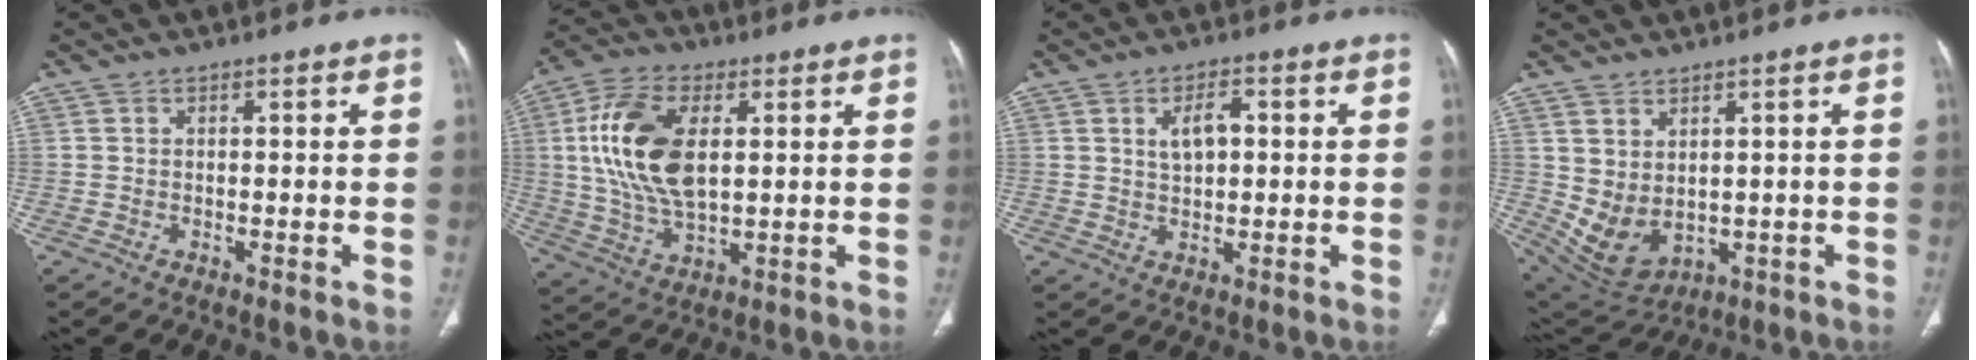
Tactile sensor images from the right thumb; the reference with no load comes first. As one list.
[{"total": 15.9, "force": [2.9, 8.5, 13.2], "torque": [-0.264, -0.001, 0.059]}, {"total": 4.8, "force": [1.1, 2.5, 3.9], "torque": [-0.061, 0.002, 0.022]}, {"total": 8.2, "force": [1.0, 5.4, 6.1], "torque": [-0.101, -0.011, 0.052]}]